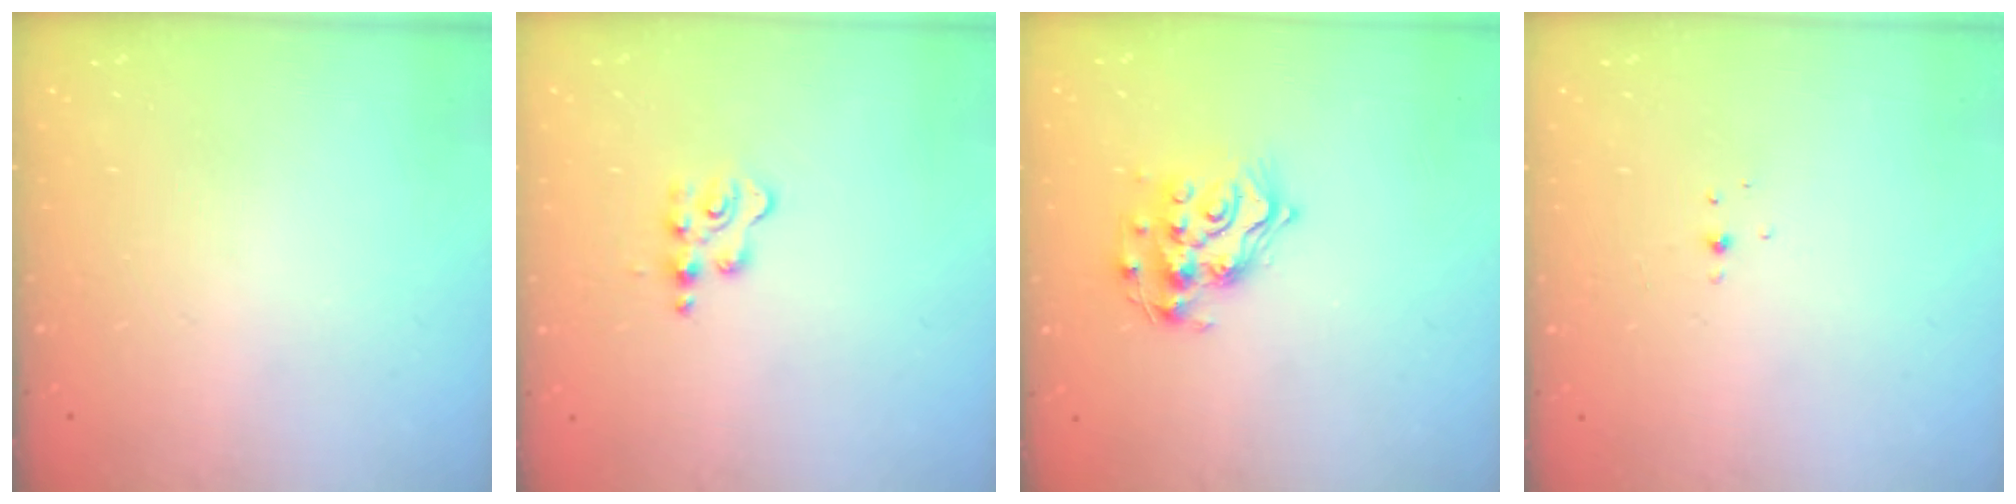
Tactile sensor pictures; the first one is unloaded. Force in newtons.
{"total": 3.1, "press": 3.1, "slide": 0.5}
{"total": 12.6, "press": 12.6, "slide": 0.9}
{"total": 3.2, "press": 3.1, "slide": 0.9}